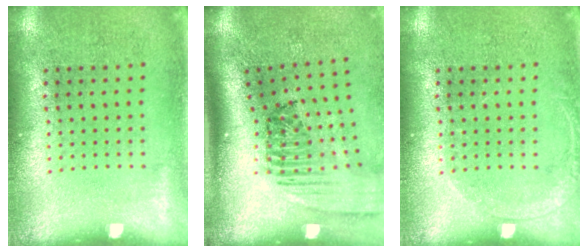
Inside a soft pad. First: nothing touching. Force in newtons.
{"total": 2.3, "press": 1.6, "slide": 1.7}
{"total": 1.0, "press": 1.0, "slide": 0.2}